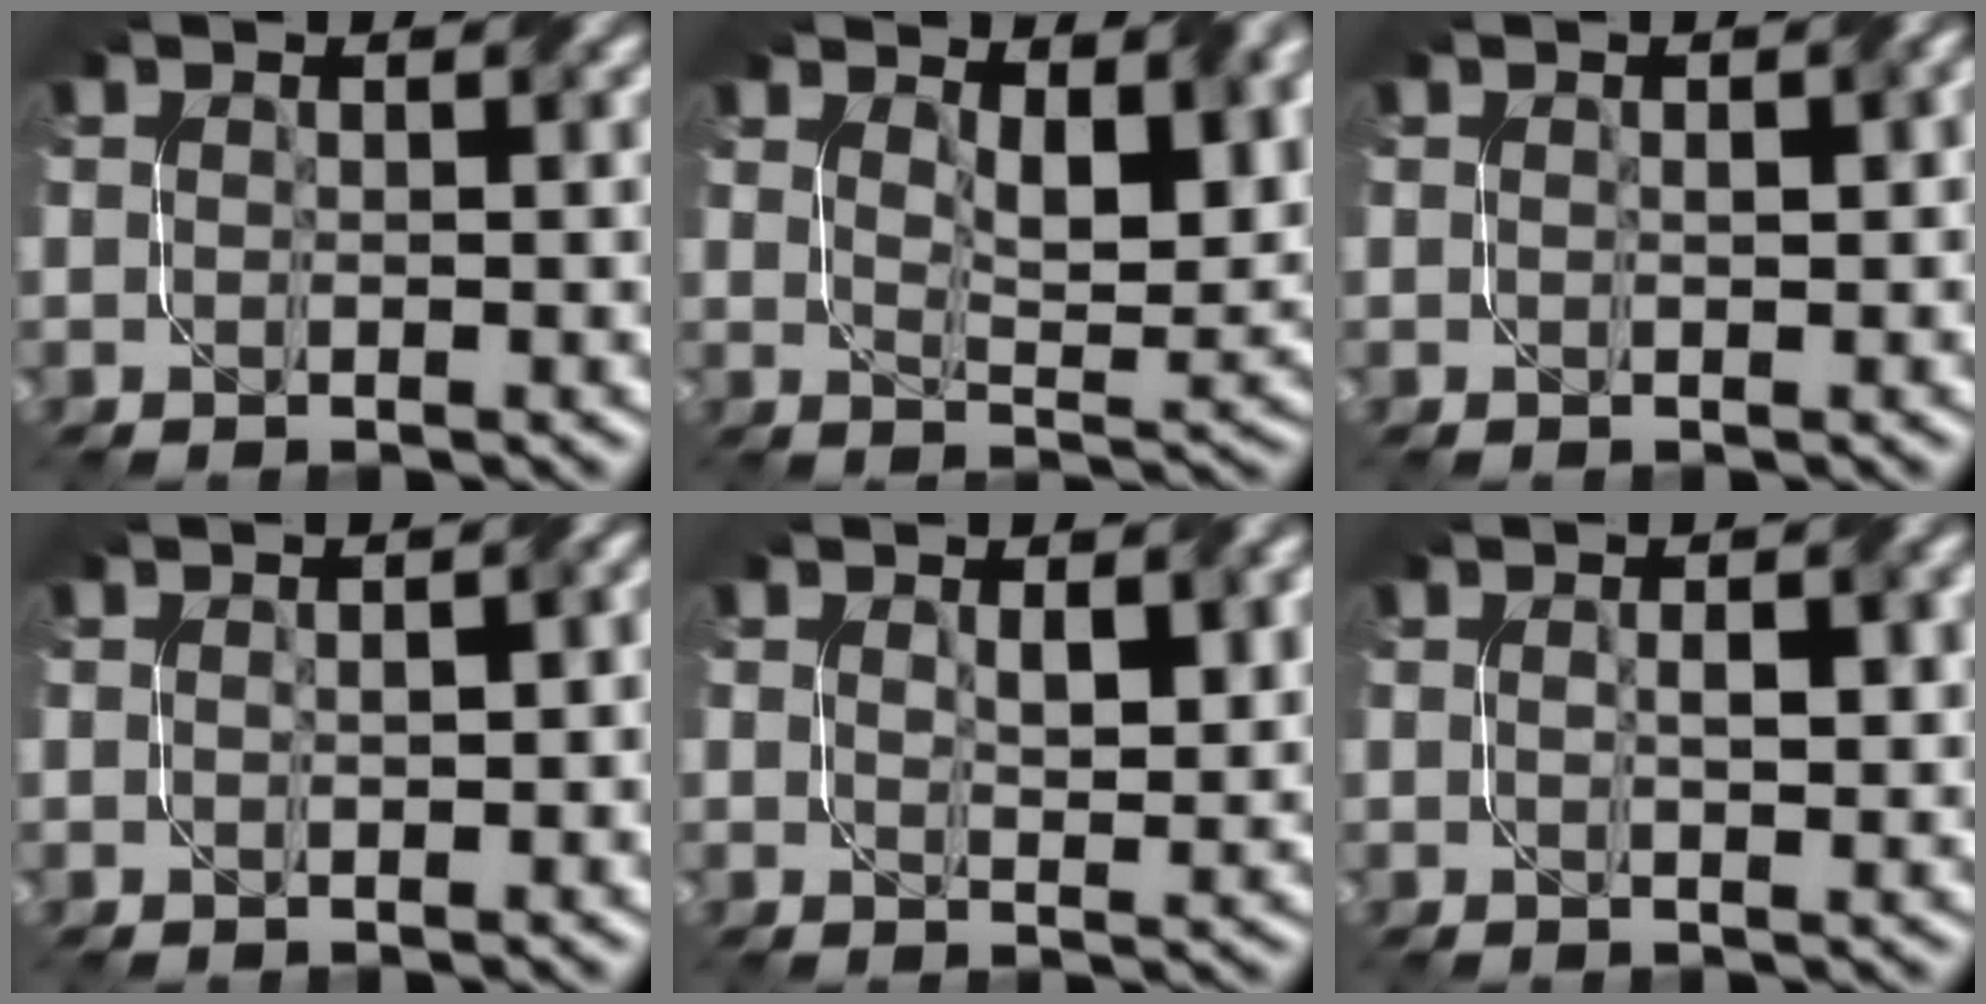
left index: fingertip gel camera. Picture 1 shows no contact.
{"total": 6.6, "force": [3.3, 2.5, 5.1], "torque": [-0.083, -0.006, 0.061]}
{"total": 1.0, "force": [0.1, 0.3, 1.0], "torque": [-0.015, 0.003, 0.006]}
{"total": 1.9, "force": [0.1, 0.8, 1.8], "torque": [-0.027, 0.001, 0.006]}
{"total": 2.7, "force": [0.9, 1.0, 2.3], "torque": [-0.041, -0.003, 0.022]}
{"total": 2.1, "force": [0.3, 0.7, 2.0], "torque": [-0.035, 0.003, 0.007]}